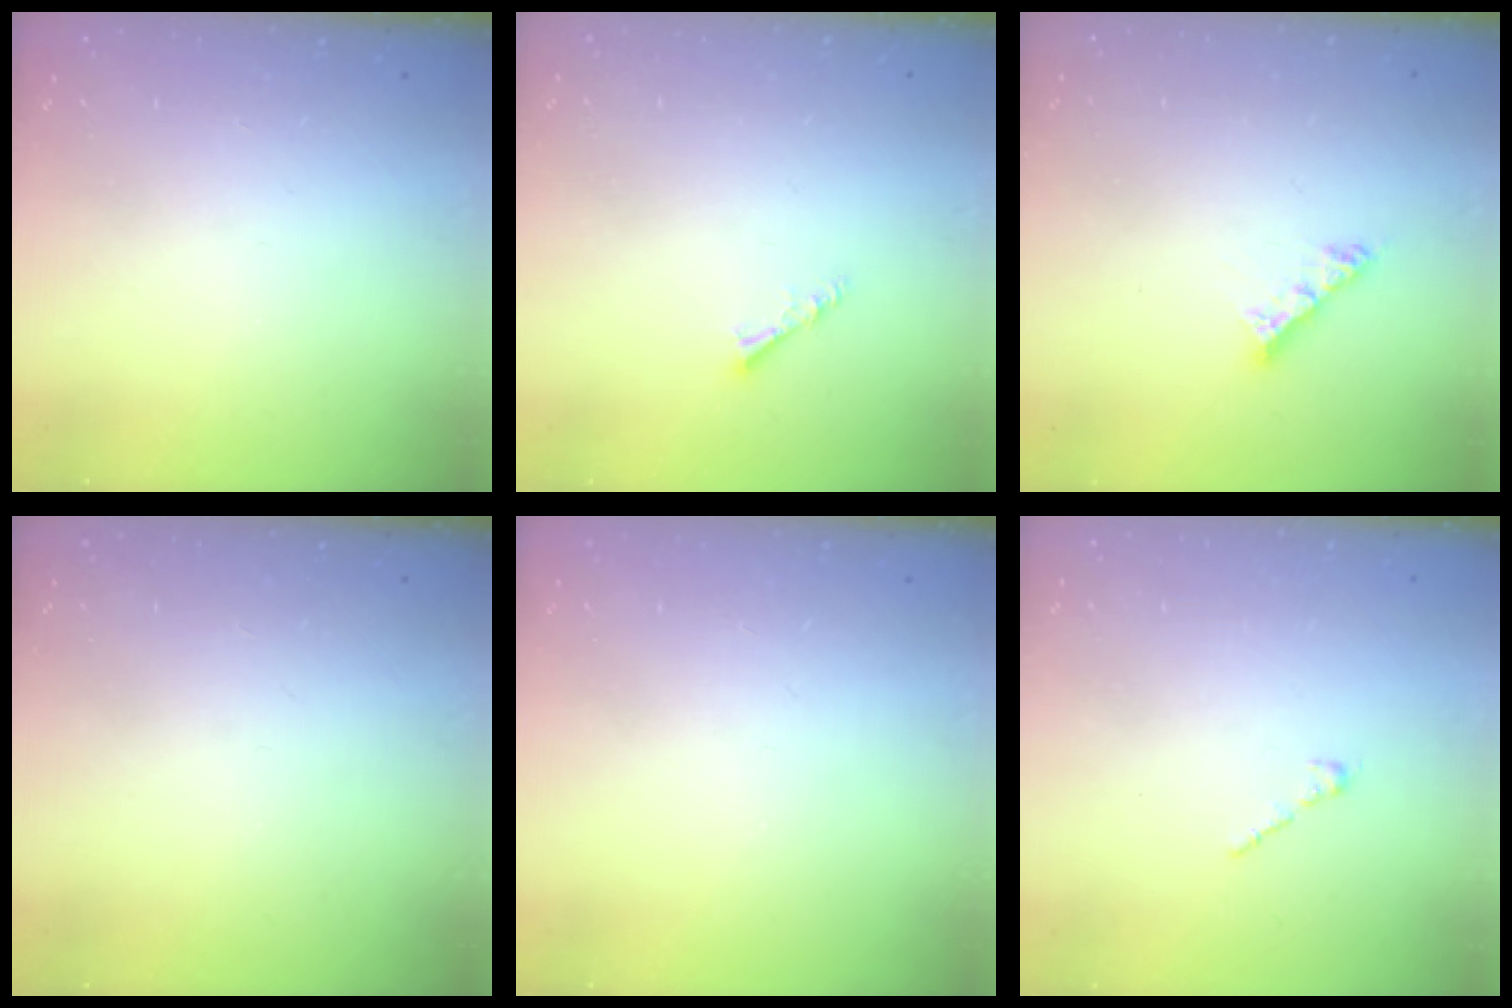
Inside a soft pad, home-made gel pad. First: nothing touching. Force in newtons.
{"total": 3.0, "press": 2.9, "slide": 0.6}
{"total": 5.3, "press": 5.3, "slide": 0.6}
{"total": 0.0}
{"total": 0.0}
{"total": 1.7, "press": 1.7, "slide": 0.5}